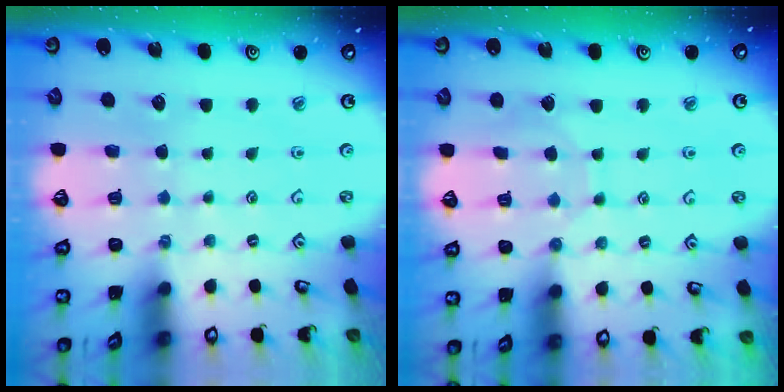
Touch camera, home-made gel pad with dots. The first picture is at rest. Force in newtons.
{"total": 5.7, "press": 5.7, "slide": 0.2}